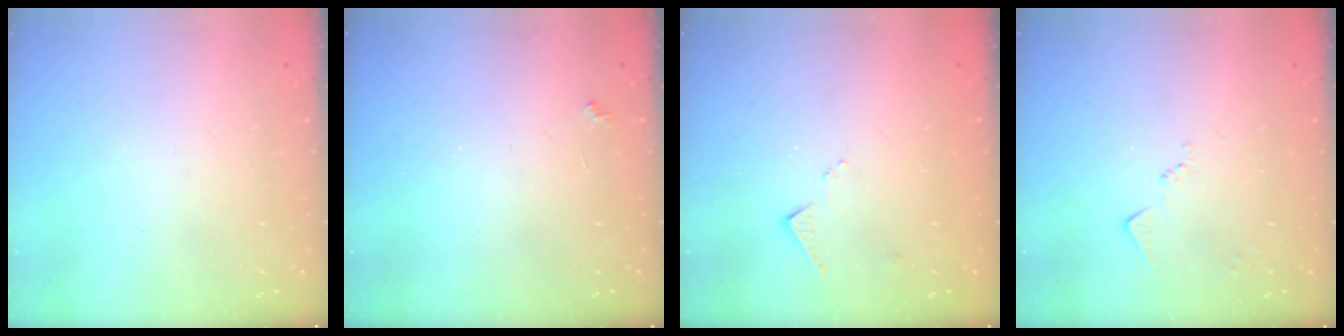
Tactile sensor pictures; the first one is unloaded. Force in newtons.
{"total": 2.3, "press": 2.3, "slide": 0.4}
{"total": 6.0, "press": 6.0, "slide": 0.6}
{"total": 7.8, "press": 7.8, "slide": 0.5}